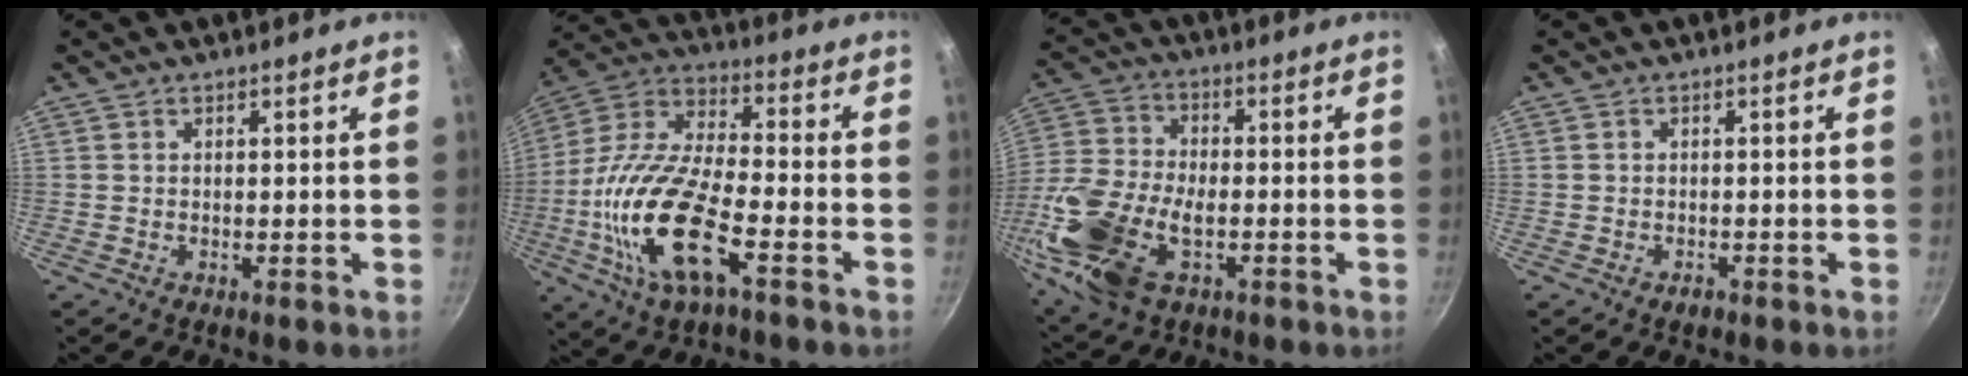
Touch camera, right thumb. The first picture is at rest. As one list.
[{"total": 20.5, "force": [-7.0, 8.2, 17.5], "torque": [-0.342, 0.027, -0.149]}, {"total": 19.1, "force": [-5.5, 10.9, 14.6], "torque": [-0.313, 0.012, -0.108]}, {"total": 1.3, "force": [-0.9, 0.6, 0.7], "torque": [-0.012, 0.009, -0.012]}]